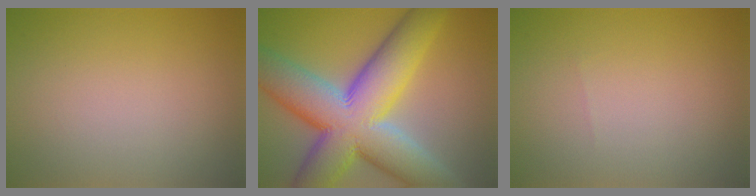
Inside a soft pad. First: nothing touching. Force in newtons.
{"total": 15.0, "press": 15.0, "slide": 1.2}
{"total": 0.0}